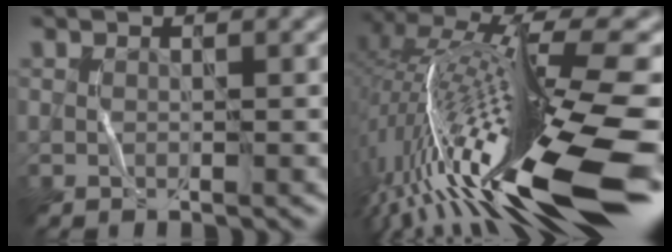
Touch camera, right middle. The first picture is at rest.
{"total": 17.2, "force": [-4.4, 4.1, 16.2], "torque": [-0.297, 0.030, -0.077]}